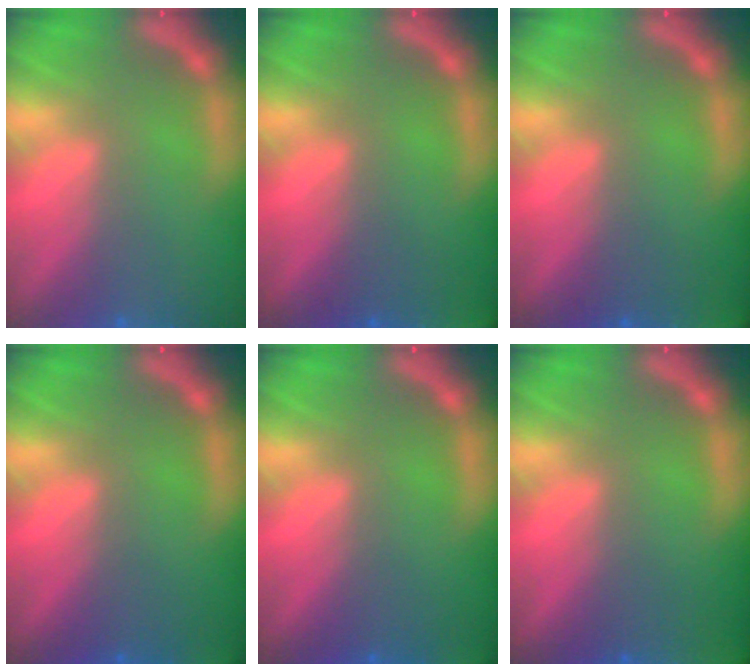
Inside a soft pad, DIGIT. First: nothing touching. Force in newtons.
{"total": 2.9}
{"total": 2.9}
{"total": 1.4}
{"total": 1.4}
{"total": 4.4}